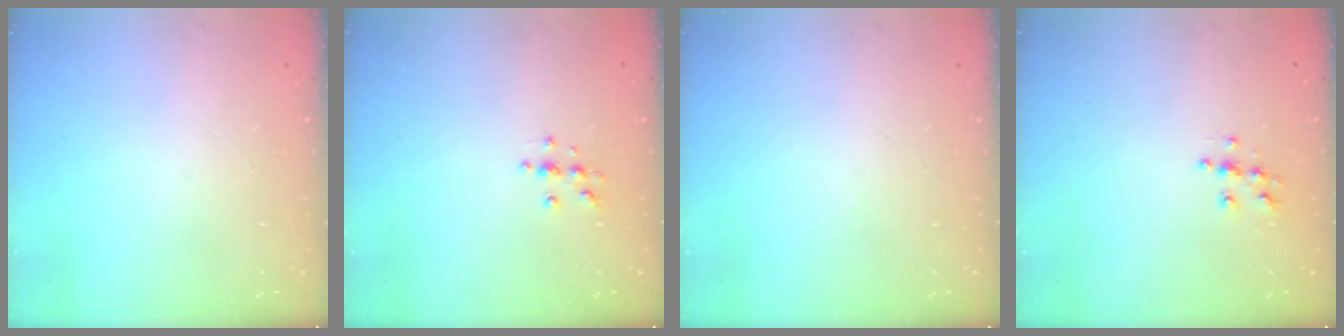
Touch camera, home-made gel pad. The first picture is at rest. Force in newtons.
{"total": 4.7, "press": 4.6, "slide": 0.5}
{"total": 0.0}
{"total": 6.4, "press": 6.4, "slide": 0.3}